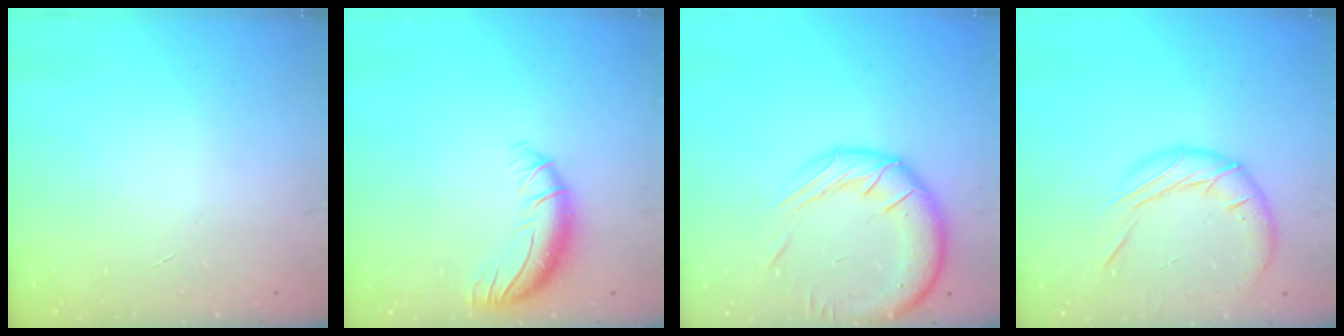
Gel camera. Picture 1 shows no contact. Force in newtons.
{"total": 9.9, "press": 9.6, "slide": 2.5}
{"total": 16.0, "press": 15.7, "slide": 2.9}
{"total": 14.9, "press": 14.7, "slide": 2.3}